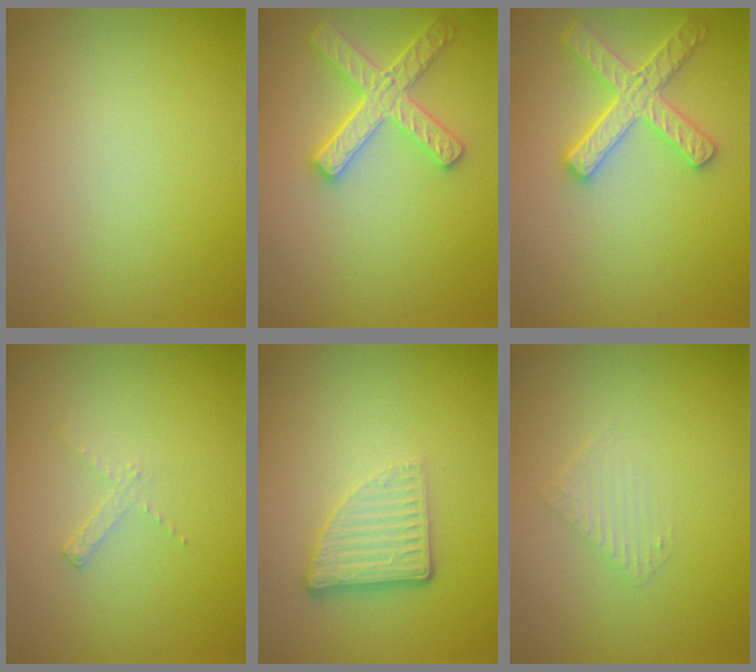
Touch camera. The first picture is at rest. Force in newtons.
{"total": 4.2, "press": 3.9, "slide": 1.7}
{"total": 4.2, "press": 3.9, "slide": 1.7}
{"total": 1.1, "press": 1.1, "slide": 0.2}
{"total": 3.8, "press": 2.6, "slide": 2.8}
{"total": 1.3, "press": 1.3, "slide": 0.3}